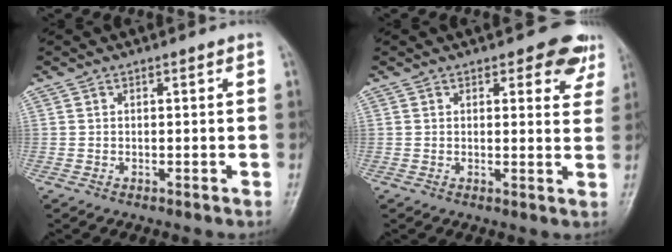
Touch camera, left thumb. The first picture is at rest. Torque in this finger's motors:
{"motor_torque": [0.10, 0.18, -0.11, -0.19, 0.07]}